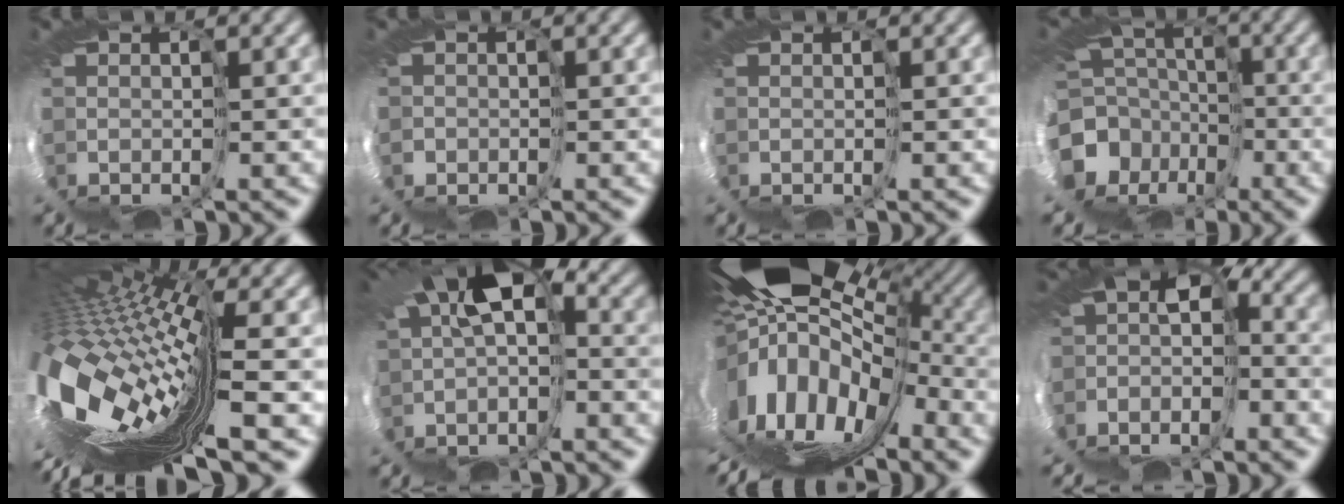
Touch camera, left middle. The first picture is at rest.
{"total": 1.4, "force": [-0.5, 0.9, -0.9], "torque": [0.021, -0.005, -0.006]}
{"total": 0.0}
{"total": 11.6, "force": [-5.1, 9.8, 3.8], "torque": [-0.117, -0.041, -0.088]}
{"total": 12.7, "force": [-2.6, 3.3, 11.9], "torque": [-0.242, -0.031, -0.041]}
{"total": 6.2, "force": [-0.3, 2.5, 5.6], "torque": [-0.080, -0.007, 0.000]}
{"total": 13.8, "force": [0.0, 8.5, 10.9], "torque": [-0.153, -0.003, 0.003]}
{"total": 4.7, "force": [-3.7, 2.1, 2.0], "torque": [-0.041, -0.023, -0.032]}